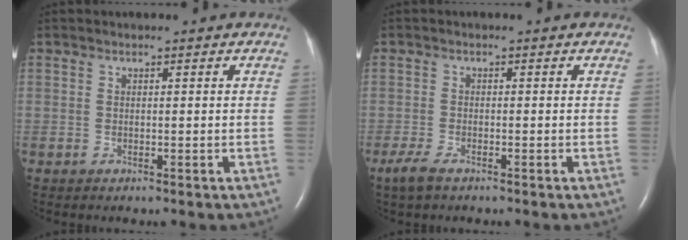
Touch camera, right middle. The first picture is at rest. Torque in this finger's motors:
{"motor_torque": [0.28, -0.26, 0.01, 0.02]}